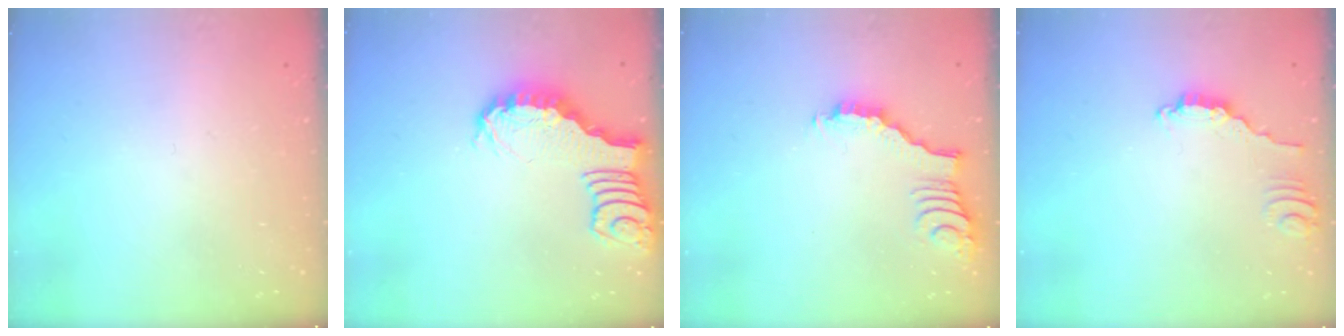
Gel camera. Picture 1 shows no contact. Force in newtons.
{"total": 2.7, "press": 2.6, "slide": 0.4}
{"total": 2.6, "press": 2.6, "slide": 0.4}
{"total": 2.8, "press": 2.8, "slide": 0.2}